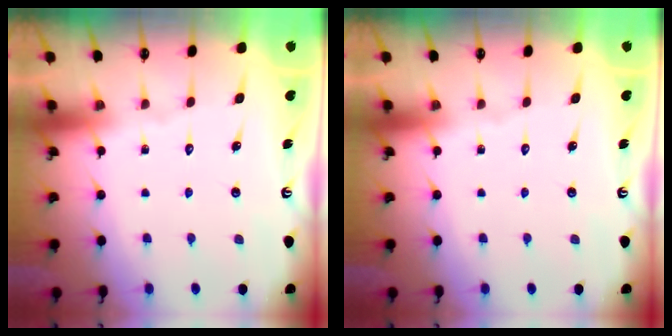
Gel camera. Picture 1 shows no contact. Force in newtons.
{"total": 0.0}